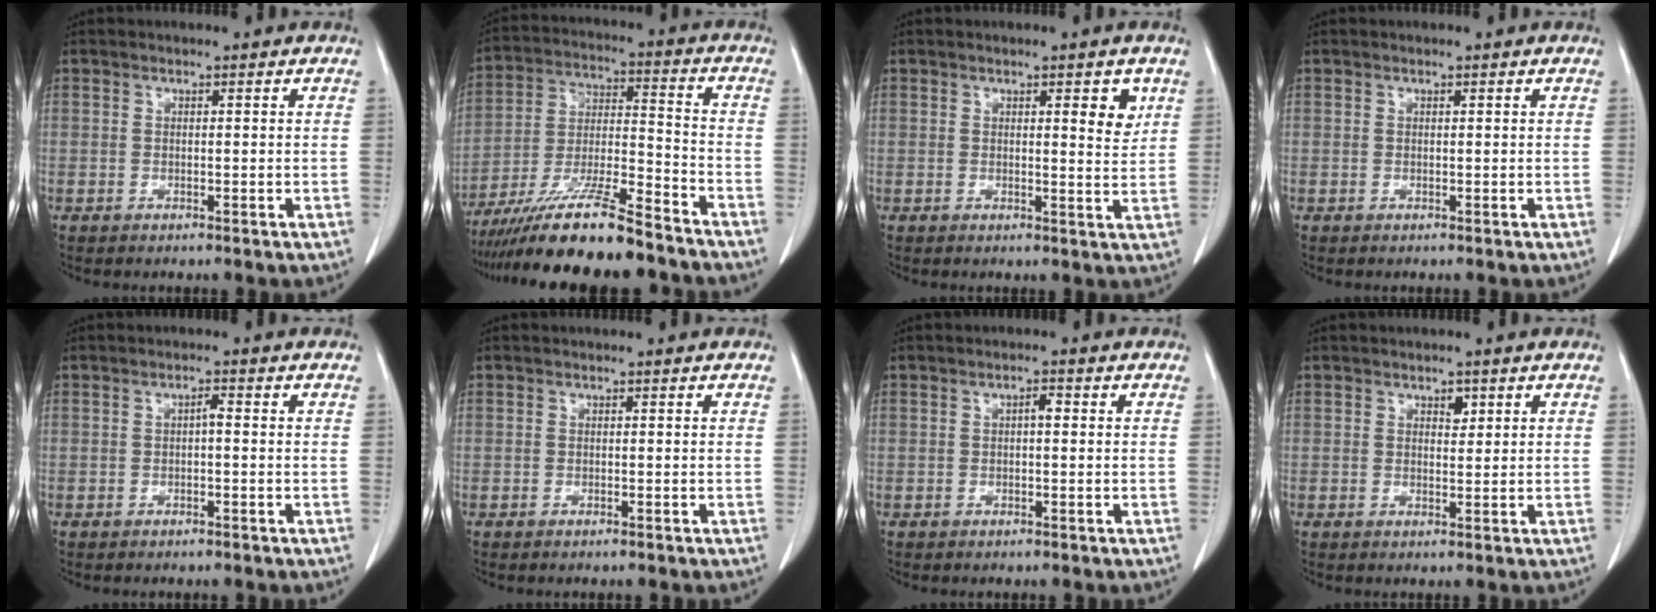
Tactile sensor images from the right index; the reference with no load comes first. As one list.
[{"total": 16.9, "force": [-13.8, 1.2, 9.6], "torque": [-0.191, -0.019, -0.244]}, {"total": 3.5, "force": [1.7, 0.9, 2.9], "torque": [-0.036, -0.009, 0.020]}, {"total": 0.0}, {"total": 1.1, "force": [-0.1, 0.3, 1.0], "torque": [-0.017, 0.003, -0.002]}, {"total": 0.0}, {"total": 1.3, "force": [0.1, 0.4, 1.2], "torque": [-0.020, 0.004, 0.002]}, {"total": 1.5, "force": [0.9, 0.8, 1.0], "torque": [-0.012, -0.004, 0.013]}]